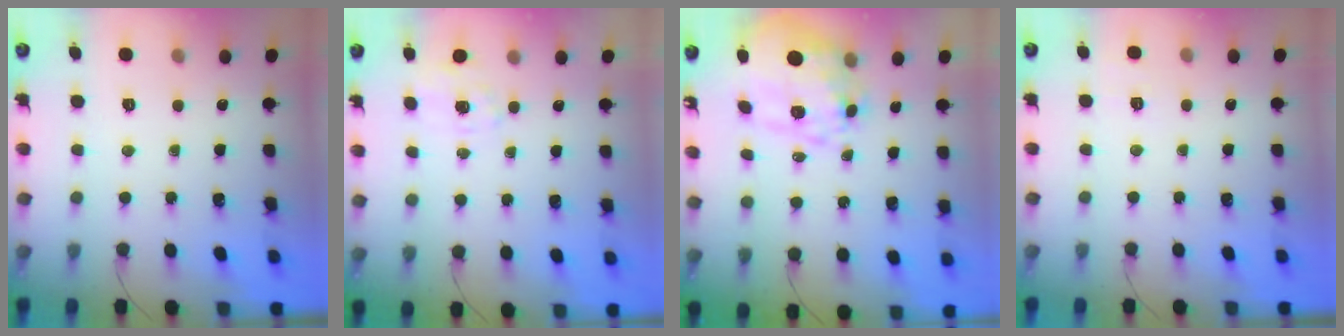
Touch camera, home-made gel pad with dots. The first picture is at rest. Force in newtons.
{"total": 0.9, "press": 0.2, "slide": 0.9}
{"total": 14.6, "press": 14.3, "slide": 3.0}
{"total": 6.8, "press": 6.5, "slide": 2.0}